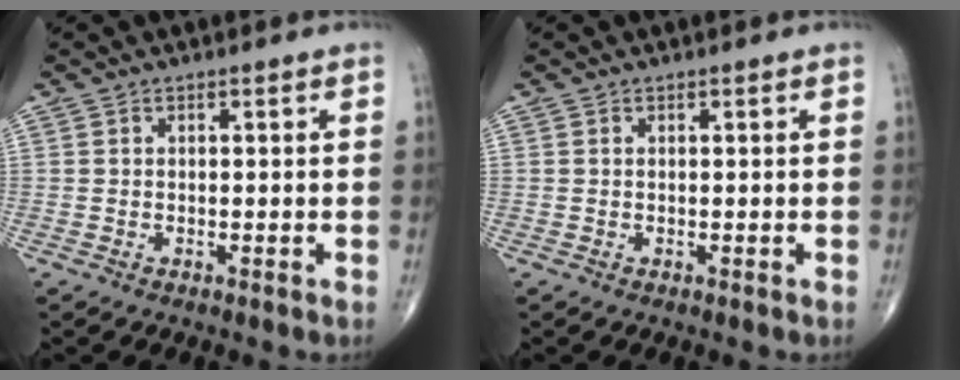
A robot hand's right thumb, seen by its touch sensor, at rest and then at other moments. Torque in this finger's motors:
{"motor_torque": [-0.20, 0.68, -0.04, -0.06, 0.00]}